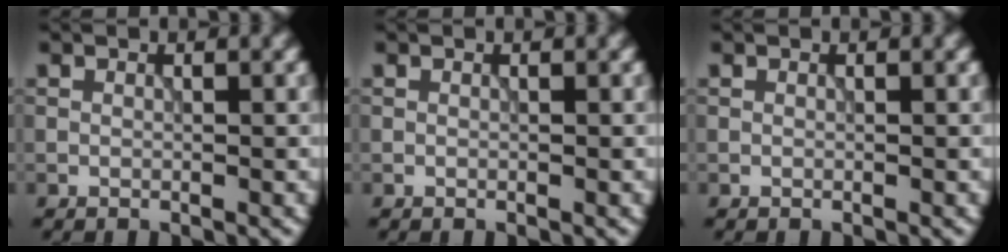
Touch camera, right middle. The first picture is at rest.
{"total": 0.0}
{"total": 0.0}